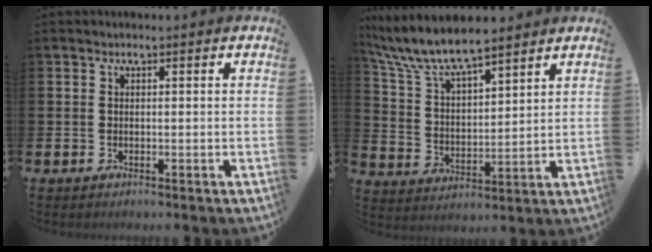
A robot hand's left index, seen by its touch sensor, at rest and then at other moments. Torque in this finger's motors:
{"motor_torque": [2.14, 0.00, 0.53, 0.21]}